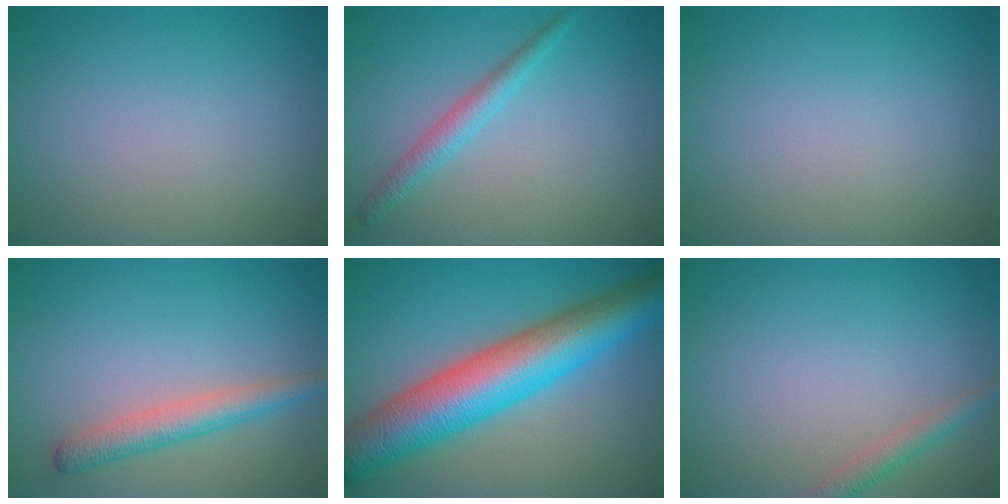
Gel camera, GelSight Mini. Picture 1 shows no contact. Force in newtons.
{"total": 2.2, "press": 2.2, "slide": 0.1}
{"total": 0.0}
{"total": 3.1, "press": 3.1, "slide": 0.2}
{"total": 11.2, "press": 11.2, "slide": 0.1}
{"total": 1.8, "press": 1.8, "slide": 0.1}